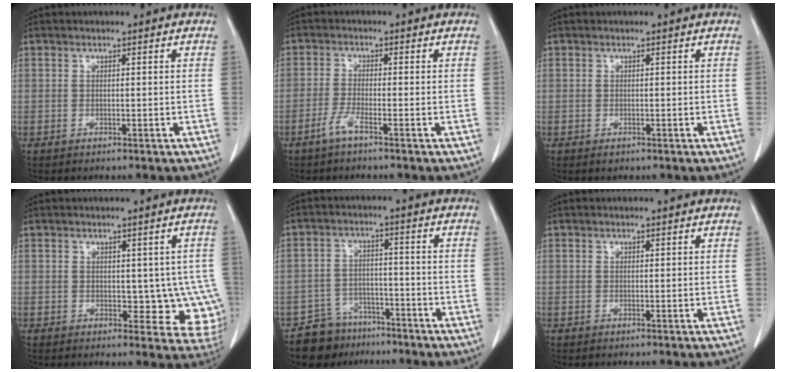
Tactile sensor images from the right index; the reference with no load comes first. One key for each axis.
{"total": 2.8, "fx": -1.9, "fy": -0.2, "fz": 2.0, "tx": -0.044, "ty": -0.003, "tz": -0.044}
{"total": 0.5, "fx": -0.3, "fy": 0.4, "fz": 0.2, "tx": -0.001, "ty": 0.002, "tz": -0.004}
{"total": 7.1, "fx": -0.5, "fy": 4.6, "fz": 5.3, "tx": -0.029, "ty": 0.006, "tz": 0.004}
{"total": 7.0, "fx": -5.4, "fy": 4.5, "fz": -0.2, "tx": 0.011, "ty": 0.022, "tz": -0.089}
{"total": 0.0}